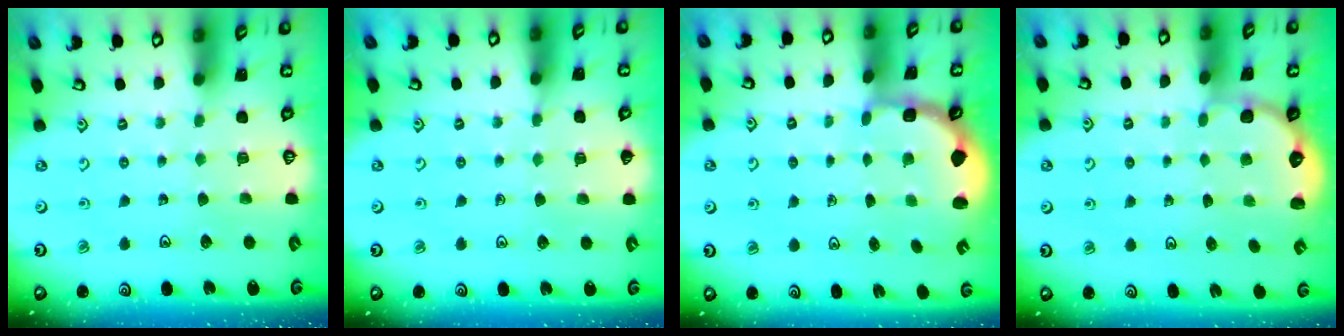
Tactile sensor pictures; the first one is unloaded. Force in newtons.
{"total": 3.9, "press": 3.8, "slide": 0.6}
{"total": 2.8, "press": 2.2, "slide": 1.7}
{"total": 2.2, "press": 1.1, "slide": 1.9}